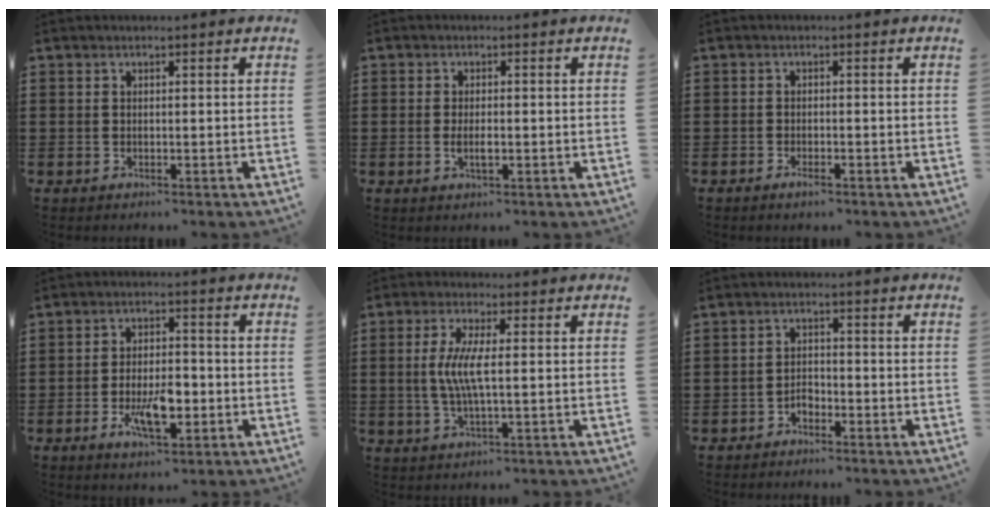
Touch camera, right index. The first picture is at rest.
{"total": 2.6, "force": [-0.5, 0.8, 2.4], "torque": [-0.043, 0.000, -0.009]}
{"total": 1.3, "force": [-0.9, 0.3, 0.8], "torque": [-0.018, -0.007, -0.016]}
{"total": 7.2, "force": [-2.4, 3.0, 6.1], "torque": [-0.111, -0.002, -0.044]}
{"total": 5.8, "force": [0.1, 1.2, 5.6], "torque": [-0.125, -0.008, -0.009]}
{"total": 2.0, "force": [-1.6, 1.1, 0.7], "torque": [-0.020, 0.004, -0.034]}